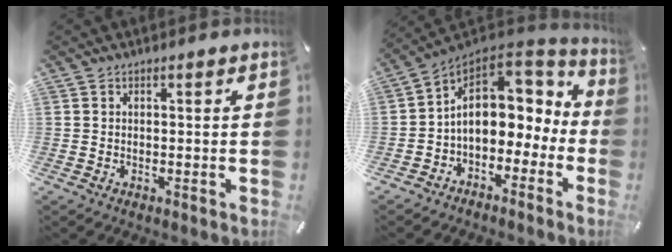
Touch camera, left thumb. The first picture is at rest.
{"total": 14.3, "force": [1.4, 10.2, 9.9], "torque": [-0.173, -0.015, 0.027]}